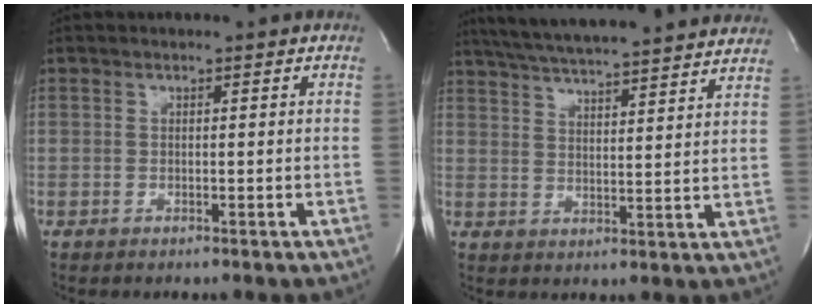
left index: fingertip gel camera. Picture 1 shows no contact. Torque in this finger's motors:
{"motor_torque": [0.00, -0.70, 0.19, 0.13]}